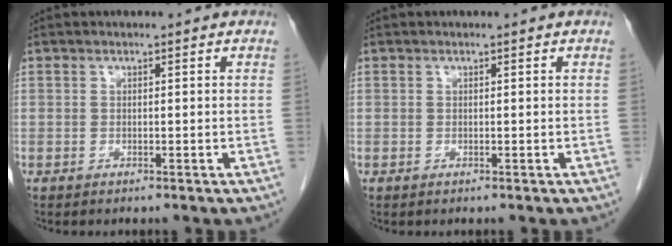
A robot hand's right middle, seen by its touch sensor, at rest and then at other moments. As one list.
[{"total": 0.0}]